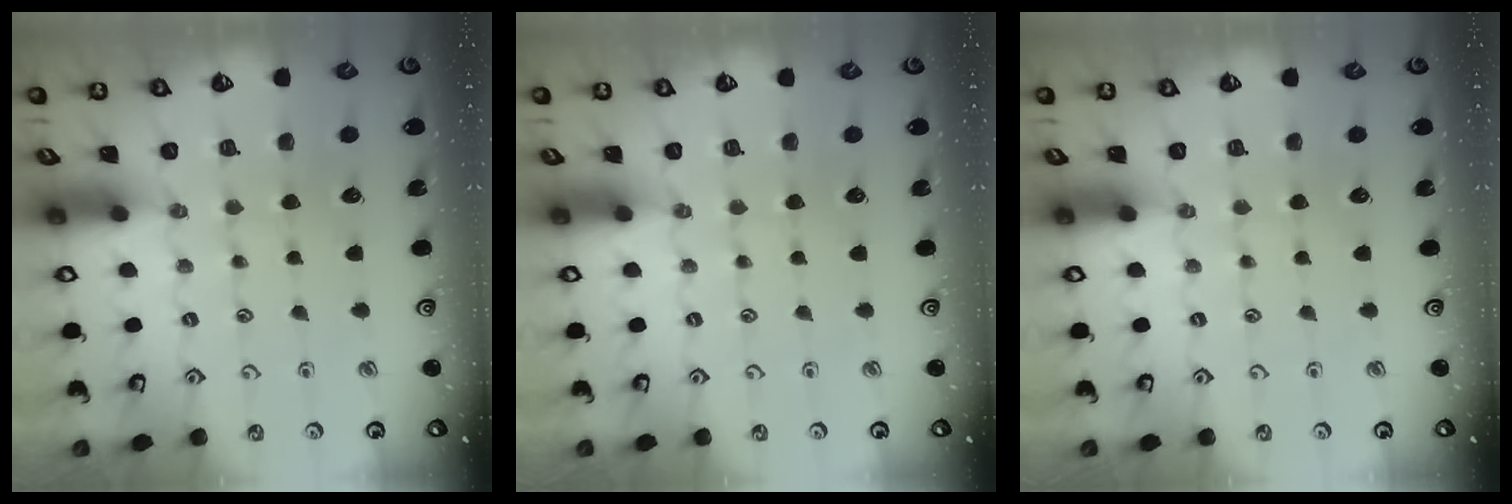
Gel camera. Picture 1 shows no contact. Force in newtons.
{"total": 0.0}
{"total": 0.0}